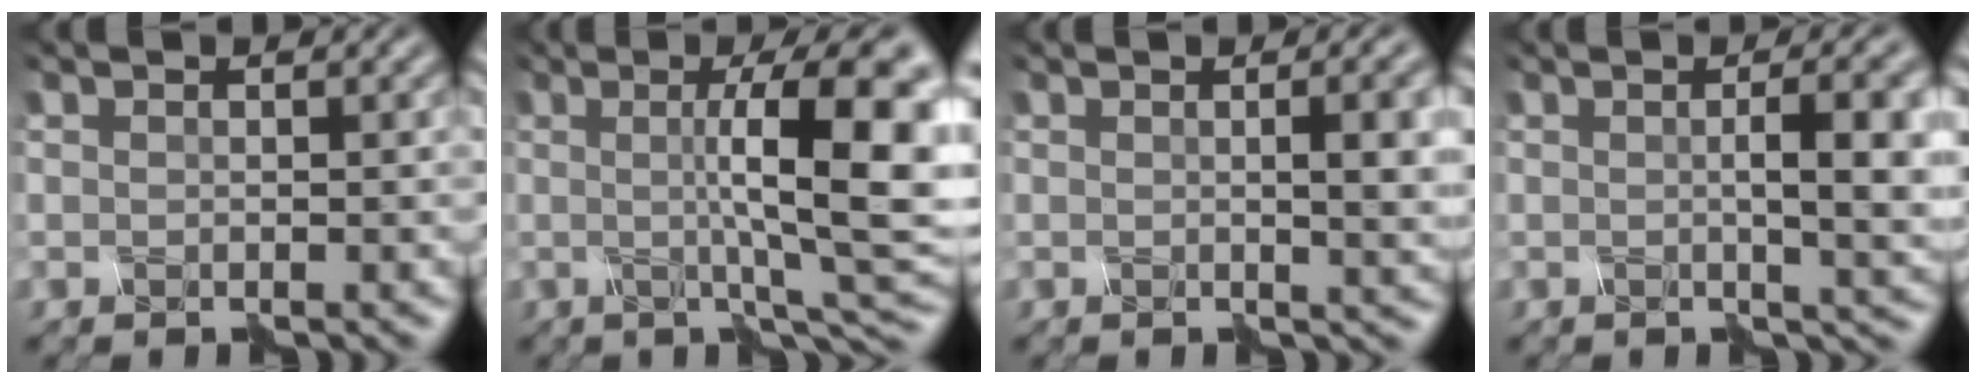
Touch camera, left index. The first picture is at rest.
{"total": 10.6, "force": [0.1, 2.1, 10.4], "torque": [-0.127, 0.007, -0.001]}
{"total": 4.7, "force": [0.2, 1.1, 4.6], "torque": [-0.038, 0.000, 0.004]}
{"total": 6.2, "force": [-0.2, 1.3, 6.0], "torque": [-0.065, 0.003, -0.003]}